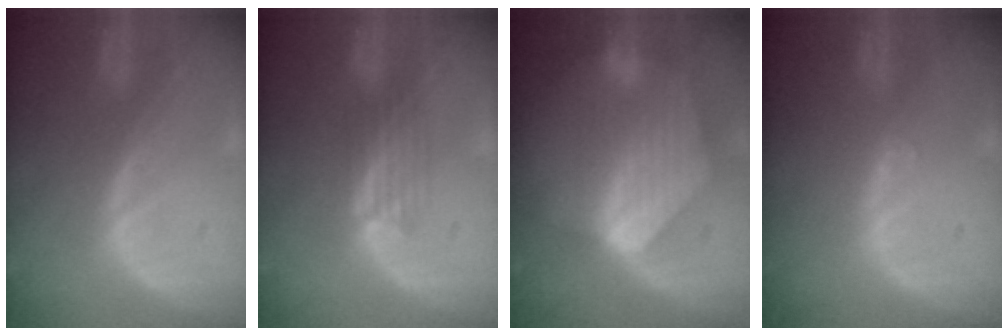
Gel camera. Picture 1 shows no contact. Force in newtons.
{"total": 3.1, "press": 2.8, "slide": 1.3}
{"total": 8.4, "press": 7.6, "slide": 3.5}
{"total": 0.6, "press": 0.5, "slide": 0.4}